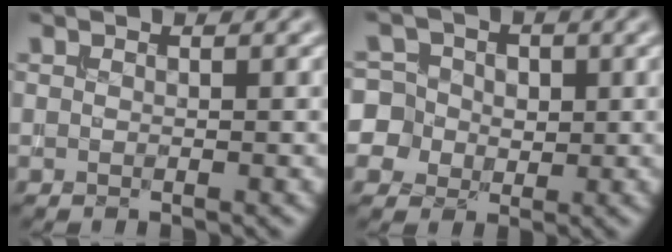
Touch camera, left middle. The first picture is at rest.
{"total": 8.2, "force": [1.6, 7.6, 2.6], "torque": [-0.075, 0.048, 0.010]}